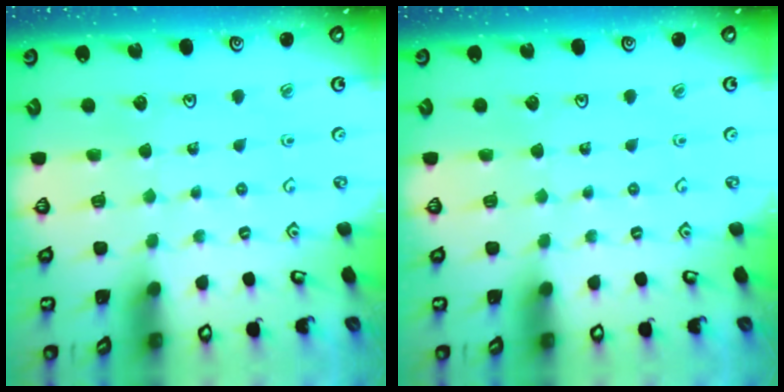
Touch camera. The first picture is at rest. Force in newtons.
{"total": 0.0}